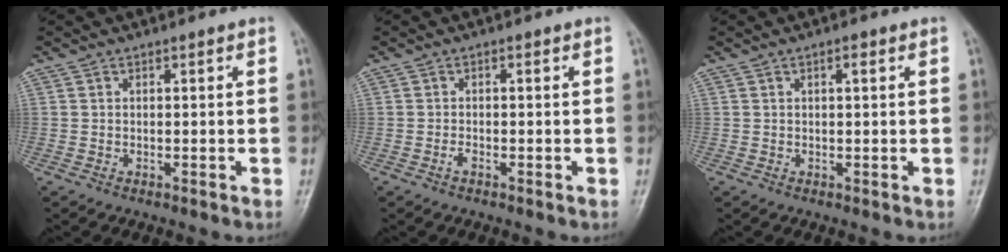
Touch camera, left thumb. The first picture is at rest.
{"total": 1.0, "force": [-0.6, 0.4, 0.7], "torque": [-0.012, 0.002, -0.012]}
{"total": 1.4, "force": [0.6, 0.4, 1.2], "torque": [-0.017, 0.002, 0.006]}